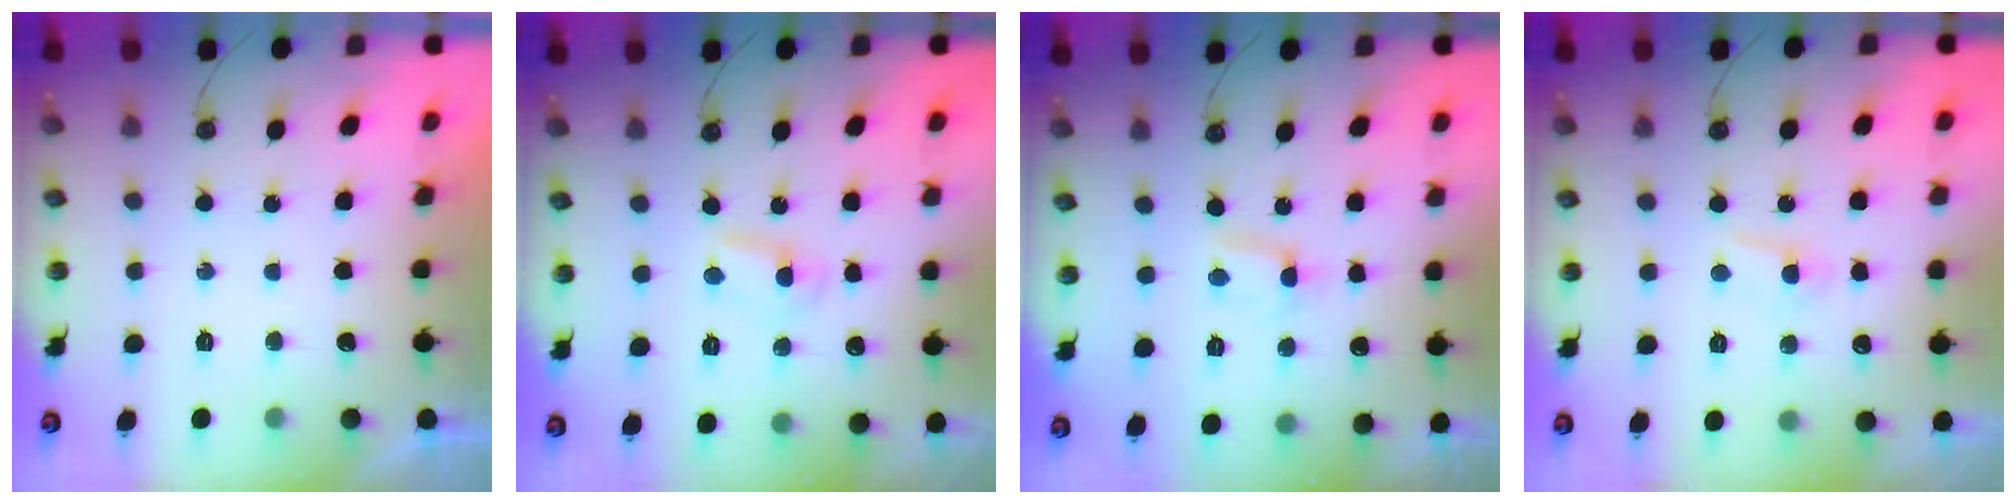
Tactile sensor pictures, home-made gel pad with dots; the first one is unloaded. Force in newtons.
{"total": 2.1, "press": 2.1, "slide": 0.3}
{"total": 0.5, "press": 0.2, "slide": 0.5}
{"total": 3.8, "press": 3.8, "slide": 0.5}